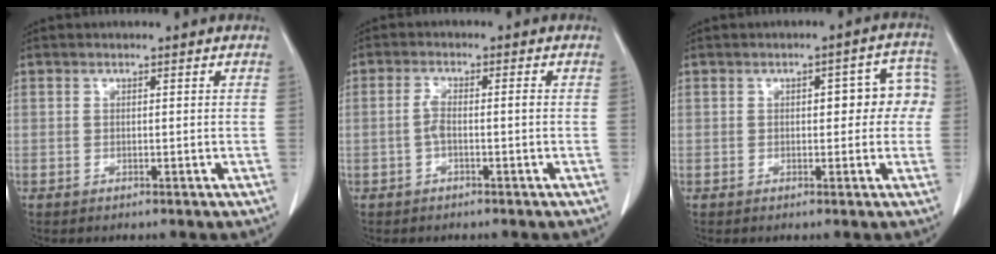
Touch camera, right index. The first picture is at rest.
{"total": 2.6, "force": [-0.6, 0.5, 2.5], "torque": [-0.050, 0.007, -0.012]}
{"total": 6.4, "force": [0.6, 2.9, 5.7], "torque": [-0.055, 0.036, 0.006]}